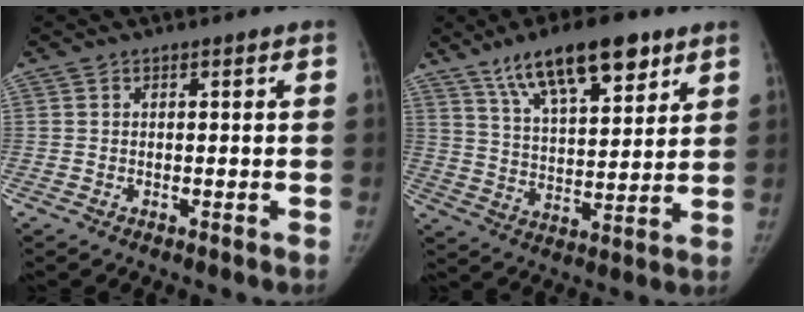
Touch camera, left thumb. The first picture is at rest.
{"total": 16.5, "force": [10.3, 6.1, 11.4], "torque": [-0.153, -0.038, 0.177]}